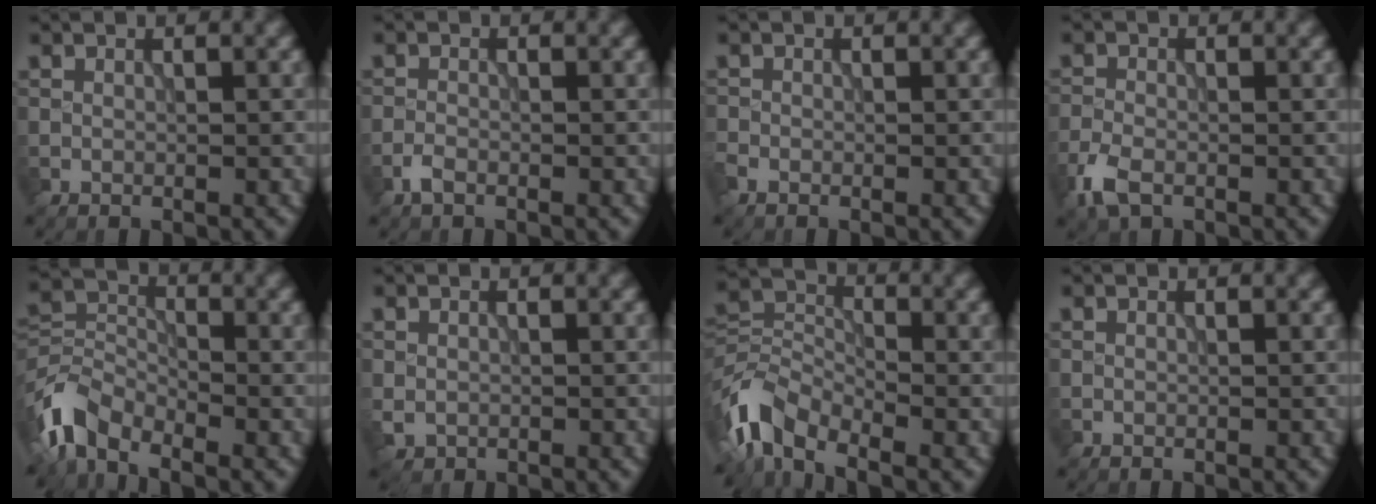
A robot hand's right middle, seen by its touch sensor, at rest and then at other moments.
{"total": 1.1, "force": [-0.8, 0.4, 0.6], "torque": [-0.014, 0.001, -0.020]}
{"total": 1.1, "force": [-0.9, 0.5, 0.4], "torque": [-0.010, -0.004, -0.023]}
{"total": 3.0, "force": [-1.9, 1.5, 1.8], "torque": [-0.047, -0.005, -0.048]}
{"total": 5.6, "force": [-4.0, 2.7, 2.9], "torque": [-0.057, -0.002, -0.097]}
{"total": 1.1, "force": [-0.2, 1.0, 0.5], "torque": [-0.010, -0.006, -0.004]}
{"total": 6.0, "force": [-3.8, 3.0, 3.5], "torque": [-0.066, 0.000, -0.094]}
{"total": 0.0}